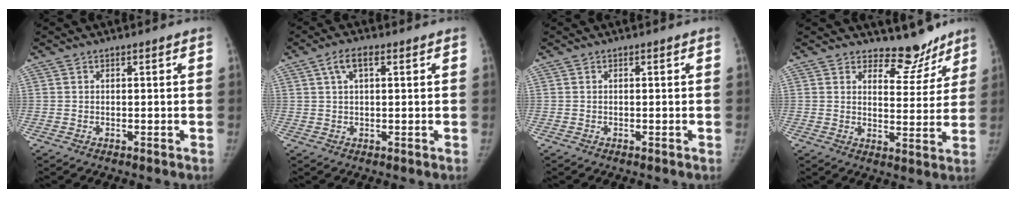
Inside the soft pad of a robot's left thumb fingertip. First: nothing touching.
{"total": 4.1, "force": [1.7, 1.8, 3.3], "torque": [-0.064, 0.012, 0.034]}
{"total": 0.0}
{"total": 7.8, "force": [6.8, 3.6, 1.2], "torque": [0.020, -0.060, 0.096]}